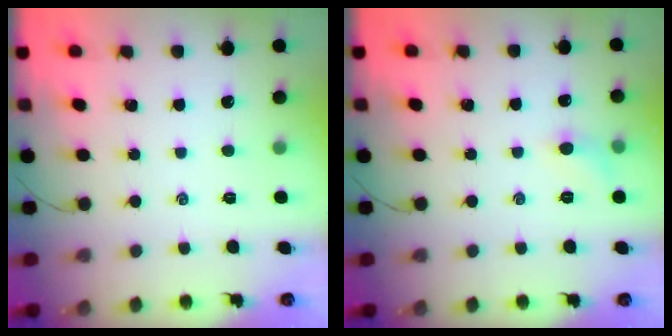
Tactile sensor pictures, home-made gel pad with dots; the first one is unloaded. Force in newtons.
{"total": 5.1, "press": 4.8, "slide": 1.6}